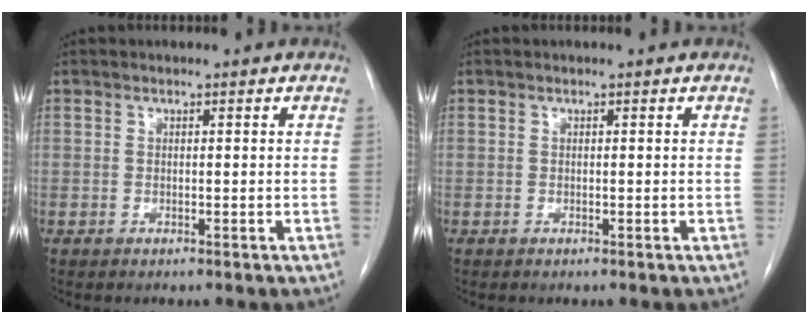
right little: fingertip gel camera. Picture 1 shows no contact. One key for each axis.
{"total": 0.0}